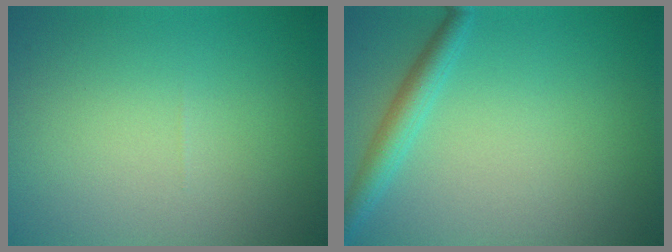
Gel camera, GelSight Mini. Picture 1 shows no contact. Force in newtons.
{"total": 2.6, "press": 2.6, "slide": 0.1}